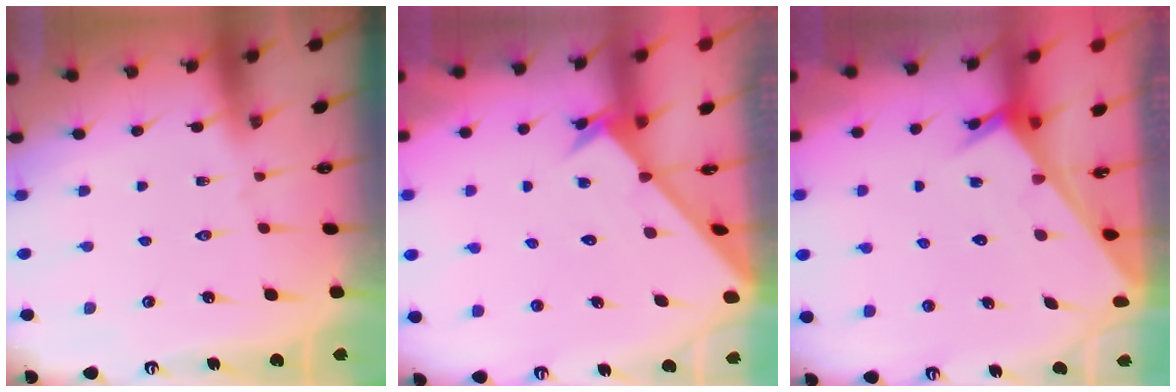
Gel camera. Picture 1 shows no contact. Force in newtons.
{"total": 2.5, "press": 2.5, "slide": 0.2}
{"total": 3.0, "press": 3.0, "slide": 0.3}